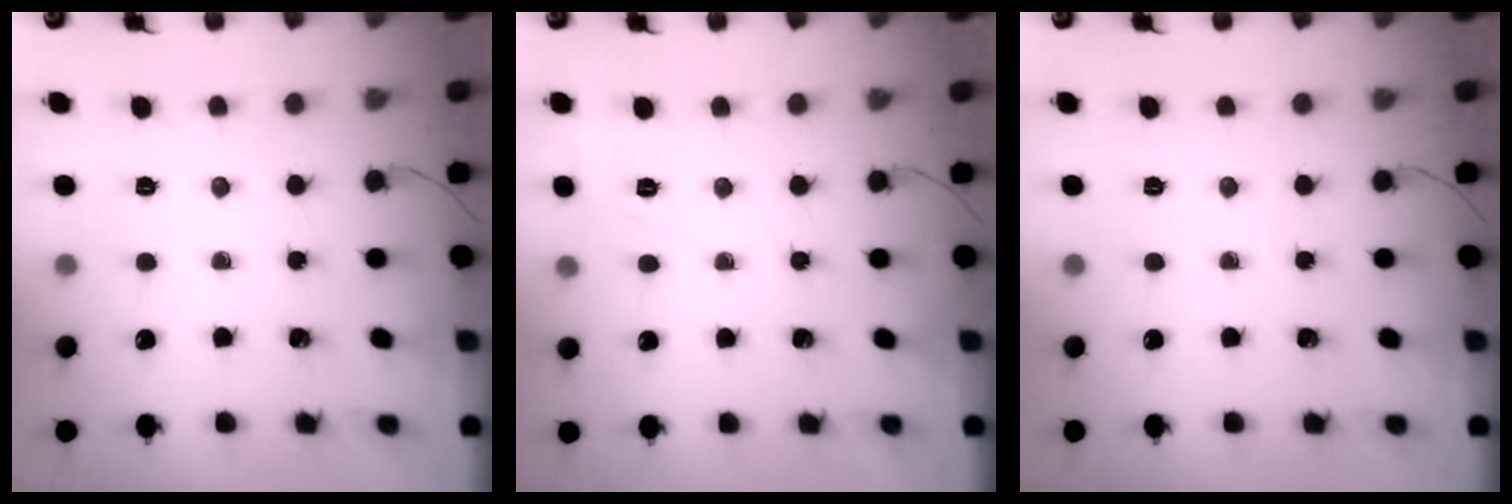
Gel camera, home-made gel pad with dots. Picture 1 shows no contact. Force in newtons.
{"total": 2.5, "press": 1.4, "slide": 2.0}
{"total": 0.0}